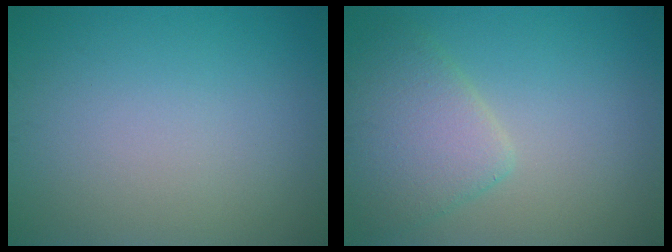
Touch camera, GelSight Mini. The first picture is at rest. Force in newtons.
{"total": 4.3, "press": 4.3, "slide": 0.2}